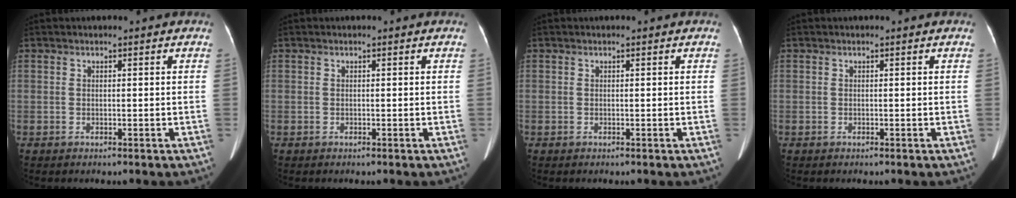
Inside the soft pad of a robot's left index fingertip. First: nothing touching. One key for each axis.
{"total": 0.0}
{"total": 0.0}
{"total": 0.0}